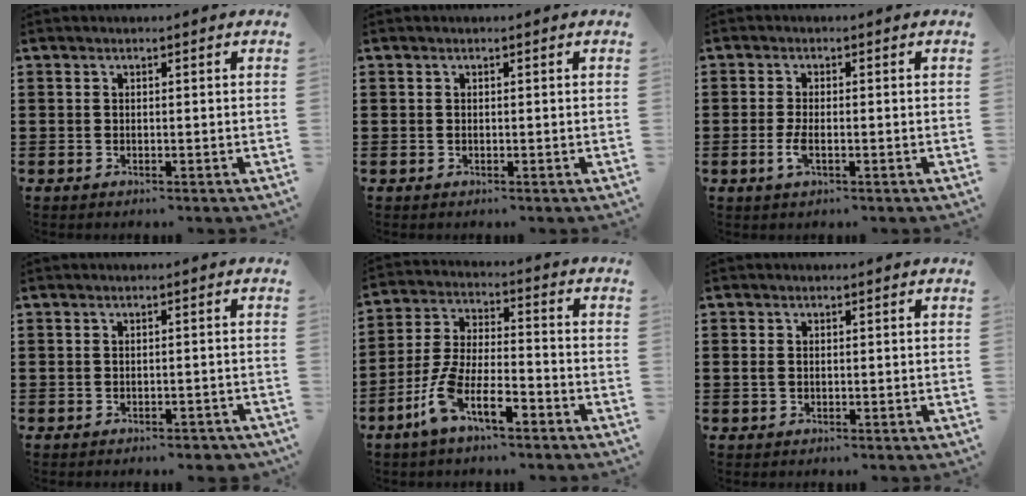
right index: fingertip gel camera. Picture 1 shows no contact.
{"total": 0.0}
{"total": 2.7, "force": [-0.9, 0.7, 2.4], "torque": [-0.064, -0.008, -0.023]}
{"total": 1.3, "force": [-1.1, 0.3, 0.4], "torque": [-0.013, -0.002, -0.023]}
{"total": 8.8, "force": [-5.5, 2.5, 6.4], "torque": [-0.160, -0.011, -0.111]}
{"total": 1.0, "force": [0.1, 0.7, 0.7], "torque": [-0.016, 0.005, 0.000]}